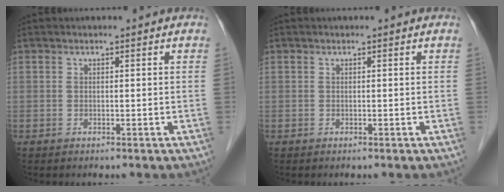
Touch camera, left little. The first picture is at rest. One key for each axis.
{"total": 0.0}